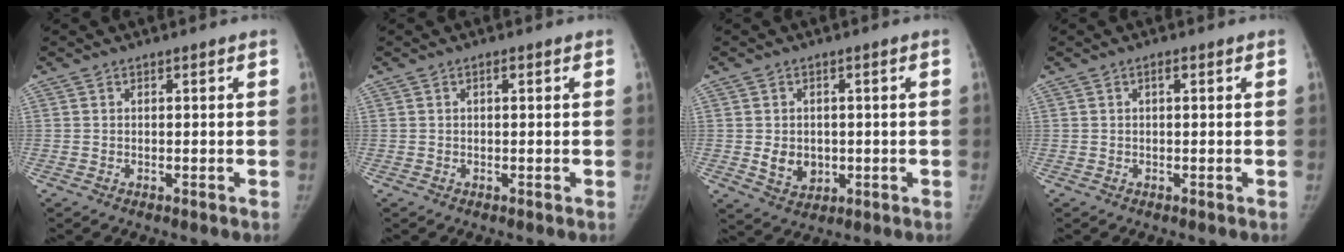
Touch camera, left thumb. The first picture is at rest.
{"total": 0.7, "force": [0.2, 0.3, 0.6], "torque": [-0.009, 0.002, 0.001]}
{"total": 5.4, "force": [-0.4, 4.4, 3.0], "torque": [-0.026, -0.003, 0.006]}
{"total": 0.9, "force": [0.3, 0.4, 0.8], "torque": [-0.013, 0.003, 0.001]}